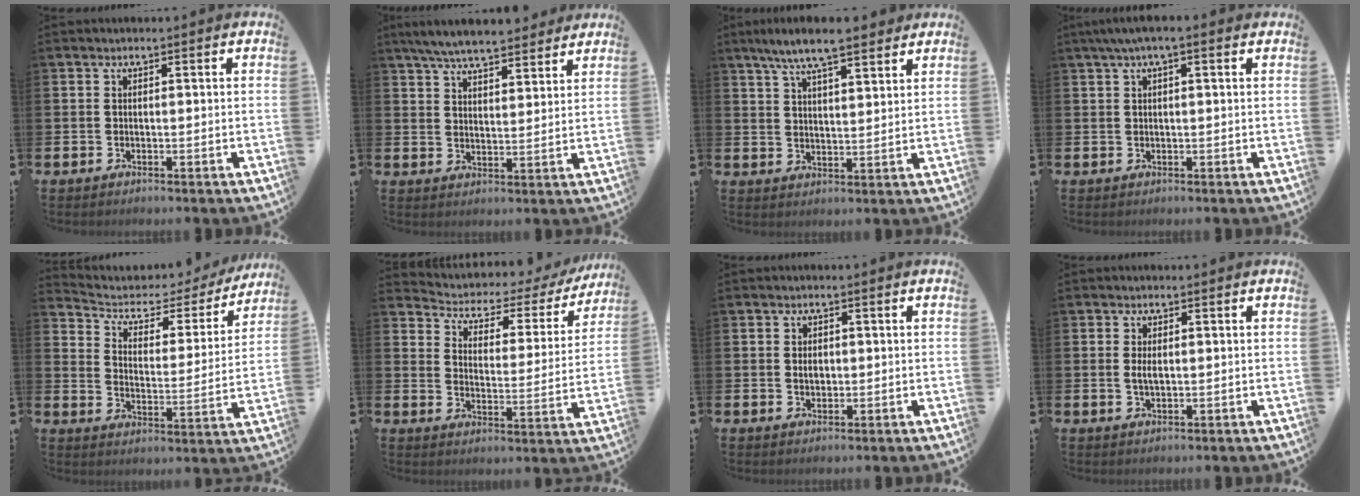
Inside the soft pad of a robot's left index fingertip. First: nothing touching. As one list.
[{"total": 6.8, "force": [6.5, 1.0, 1.8], "torque": [-0.053, -0.027, 0.118]}, {"total": 7.6, "force": [6.8, 1.1, 3.3], "torque": [-0.078, -0.019, 0.123]}, {"total": 2.5, "force": [1.3, 0.4, 2.1], "torque": [-0.037, 0.004, 0.022]}, {"total": 5.0, "force": [4.2, 2.4, 1.4], "torque": [-0.059, -0.033, 0.063]}, {"total": 3.8, "force": [3.2, 1.9, 0.8], "torque": [-0.043, -0.028, 0.044]}, {"total": 1.6, "force": [0.2, 1.2, 1.1], "torque": [0.001, -0.001, -0.002]}, {"total": 1.9, "force": [0.2, 0.9, 1.7], "torque": [-0.027, 0.001, 0.001]}]